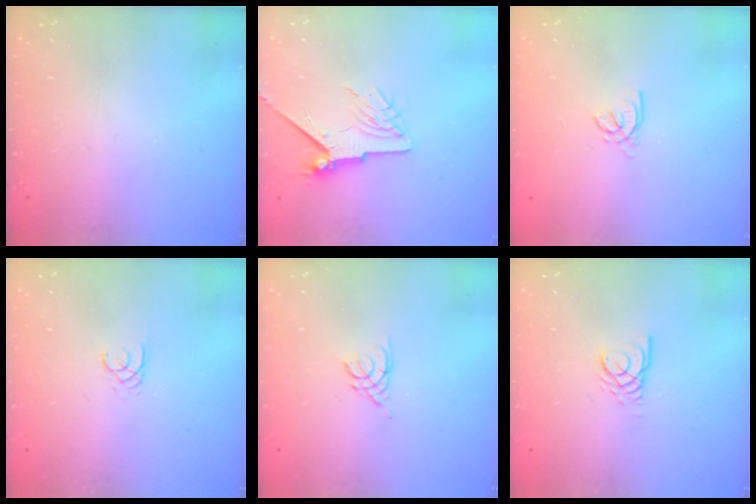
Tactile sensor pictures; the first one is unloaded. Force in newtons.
{"total": 7.3, "press": 7.2, "slide": 1.0}
{"total": 1.6, "press": 1.6, "slide": 0.3}
{"total": 1.7, "press": 1.7, "slide": 0.2}
{"total": 2.1, "press": 2.0, "slide": 0.4}
{"total": 3.0, "press": 2.9, "slide": 0.3}